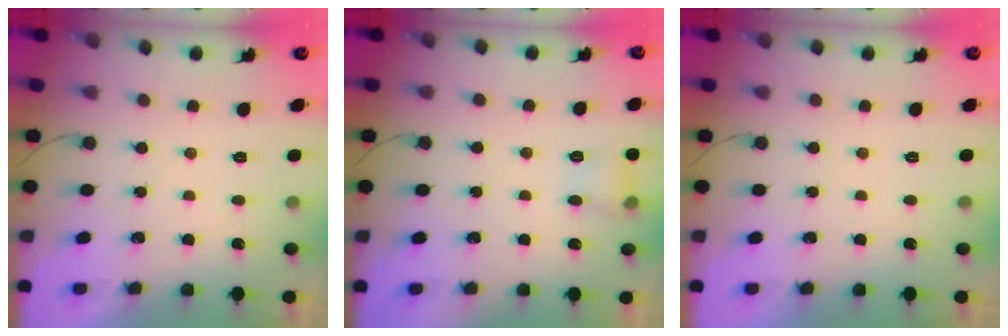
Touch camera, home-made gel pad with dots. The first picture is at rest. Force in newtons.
{"total": 5.7, "press": 5.5, "slide": 1.7}
{"total": 0.0}